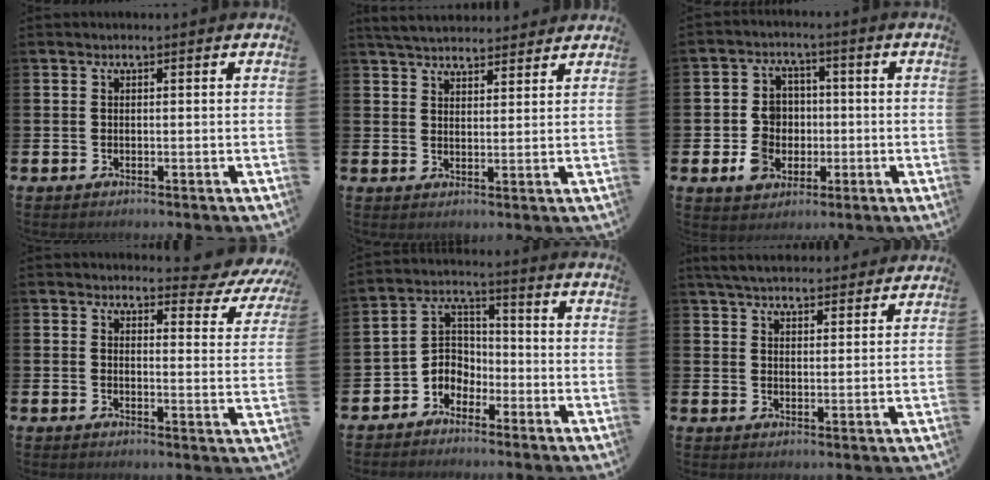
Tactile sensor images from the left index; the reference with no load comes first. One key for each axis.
{"total": 4.5, "fx": 4.4, "fy": 1.0, "fz": 0.5, "tx": -0.023, "ty": -0.020, "tz": 0.080}
{"total": 6.3, "fx": -1.0, "fy": 5.7, "fz": 2.3, "tx": -0.066, "ty": 0.013, "tz": -0.021}
{"total": 3.7, "fx": 3.4, "fy": 1.2, "fz": 0.9, "tx": -0.010, "ty": -0.033, "tz": 0.051}
{"total": 3.6, "fx": -2.1, "fy": 2.9, "fz": 0.4, "tx": -0.022, "ty": -0.006, "tz": -0.051}
{"total": 5.0, "fx": 4.8, "fy": 0.9, "fz": 0.9, "tx": -0.030, "ty": -0.022, "tz": 0.088}